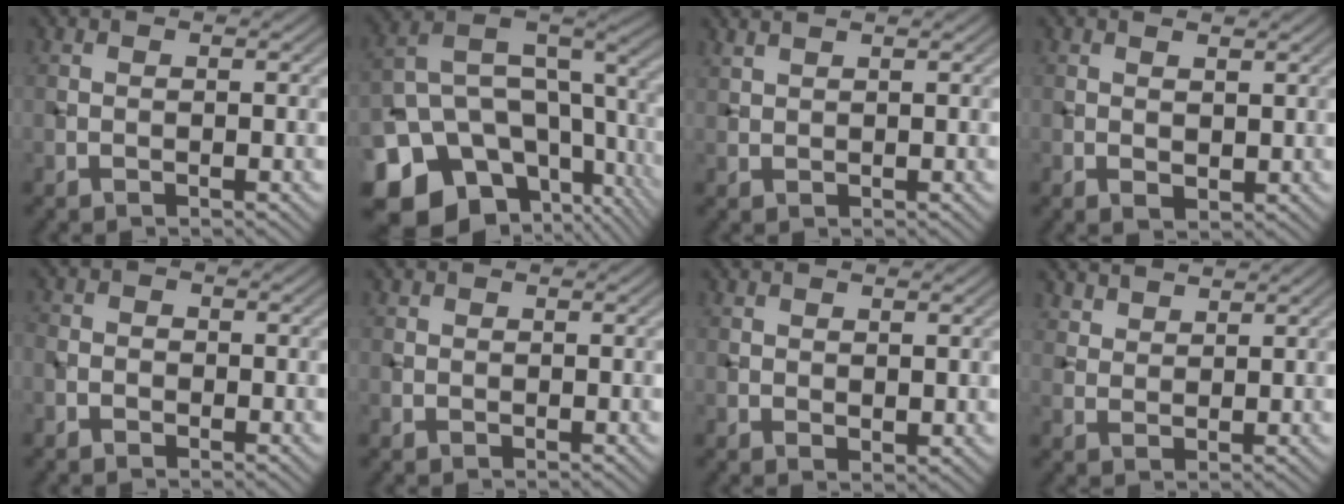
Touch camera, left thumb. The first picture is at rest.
{"total": 19.6, "force": [-9.6, 13.7, 10.2], "torque": [-0.222, -0.024, -0.104]}
{"total": 1.5, "force": [1.4, 0.2, 0.6], "torque": [-0.019, 0.004, 0.032]}
{"total": 1.8, "force": [0.8, 1.0, 1.3], "torque": [-0.023, -0.006, 0.018]}
{"total": 1.9, "force": [-1.0, 1.6, 0.6], "torque": [-0.004, 0.004, -0.024]}
{"total": 0.9, "force": [0.3, 0.8, 0.1], "torque": [0.002, -0.003, 0.005]}
{"total": 1.3, "force": [0.8, 0.8, 0.7], "torque": [-0.013, -0.006, 0.019]}
{"total": 3.7, "force": [3.3, 1.4, 1.2], "torque": [-0.029, -0.013, 0.084]}